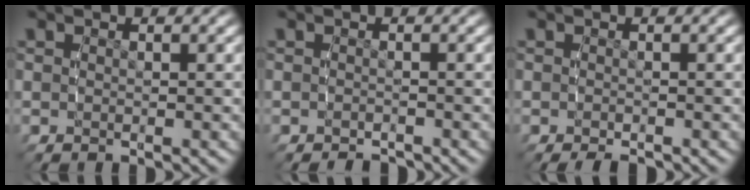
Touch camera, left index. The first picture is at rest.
{"total": 1.8, "force": [-1.7, 0.5, 0.1], "torque": [-0.008, -0.007, -0.025]}
{"total": 1.5, "force": [-1.4, 0.5, 0.4], "torque": [-0.017, -0.008, -0.020]}